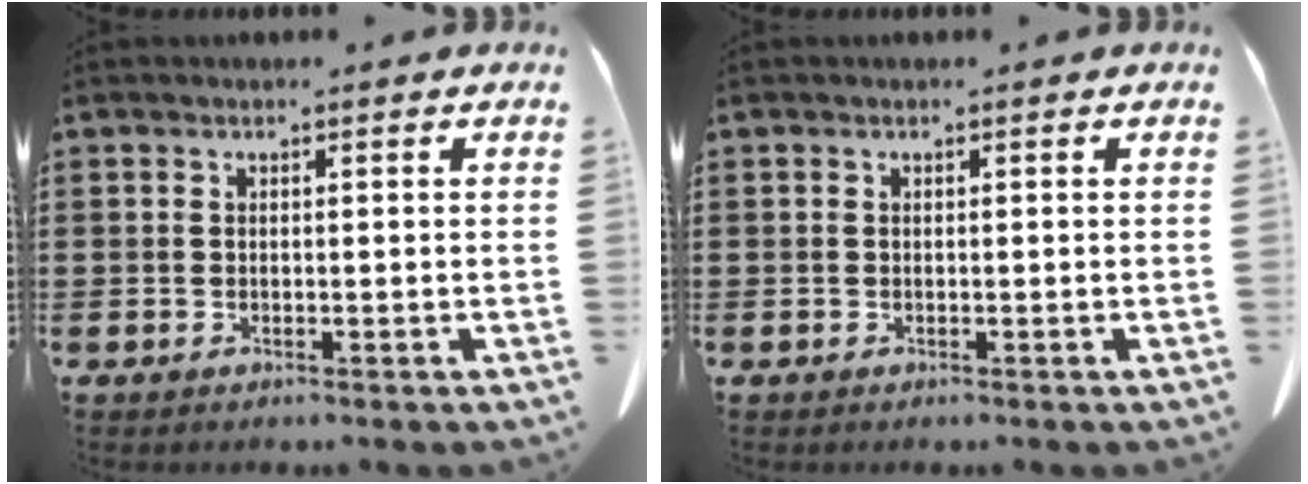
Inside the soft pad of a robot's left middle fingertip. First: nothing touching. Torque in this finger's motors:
{"motor_torque": [0.04, -0.06, -0.02, -0.01]}